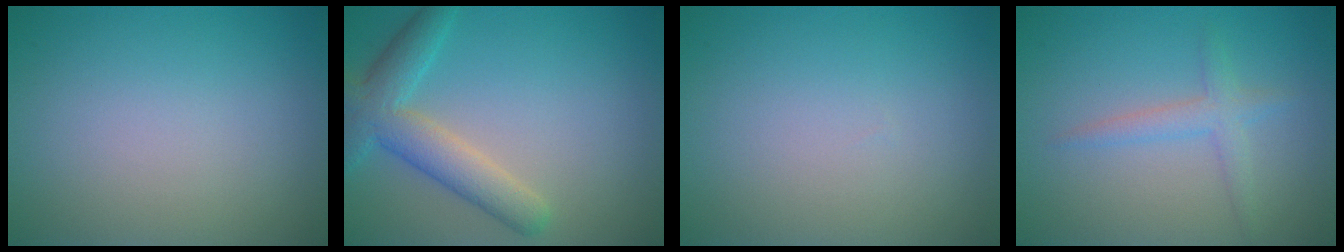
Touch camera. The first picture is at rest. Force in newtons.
{"total": 5.0, "press": 5.0, "slide": 0.3}
{"total": 0.0}
{"total": 2.0, "press": 2.0, "slide": 0.1}